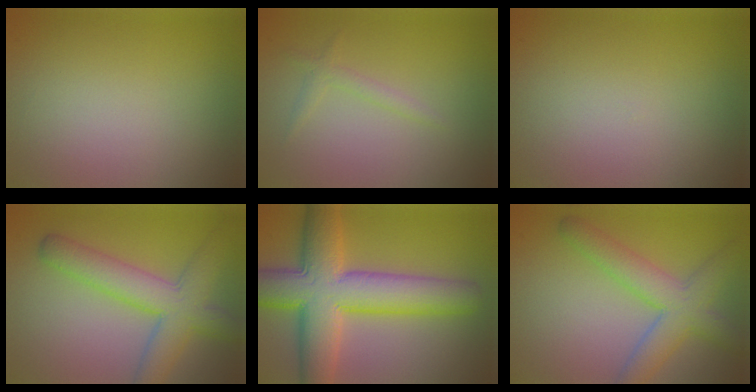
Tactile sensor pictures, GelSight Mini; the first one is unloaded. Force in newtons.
{"total": 1.1, "press": 1.1, "slide": 0.2}
{"total": 0.0}
{"total": 6.3, "press": 6.3, "slide": 0.3}
{"total": 10.5, "press": 10.5, "slide": 0.3}
{"total": 5.3, "press": 5.3, "slide": 0.2}